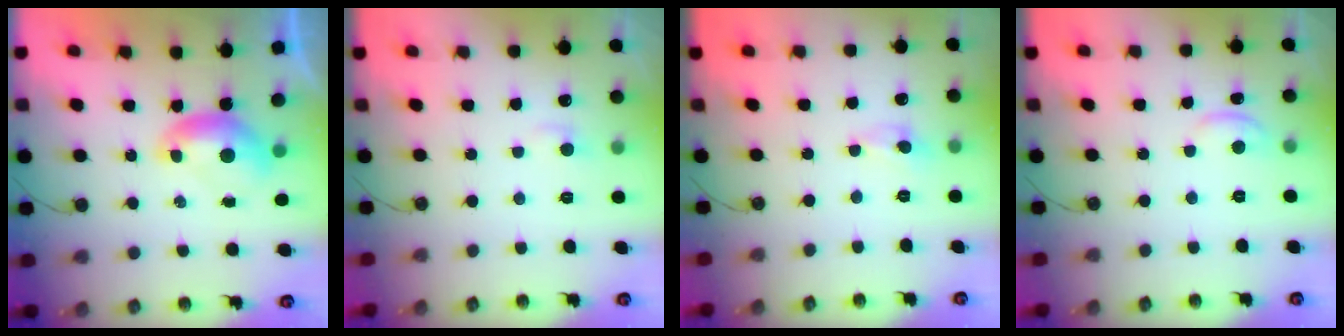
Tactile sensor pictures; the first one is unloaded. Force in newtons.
{"total": 1.3, "press": 1.2, "slide": 0.5}
{"total": 0.0}
{"total": 1.2, "press": 1.1, "slide": 0.5}